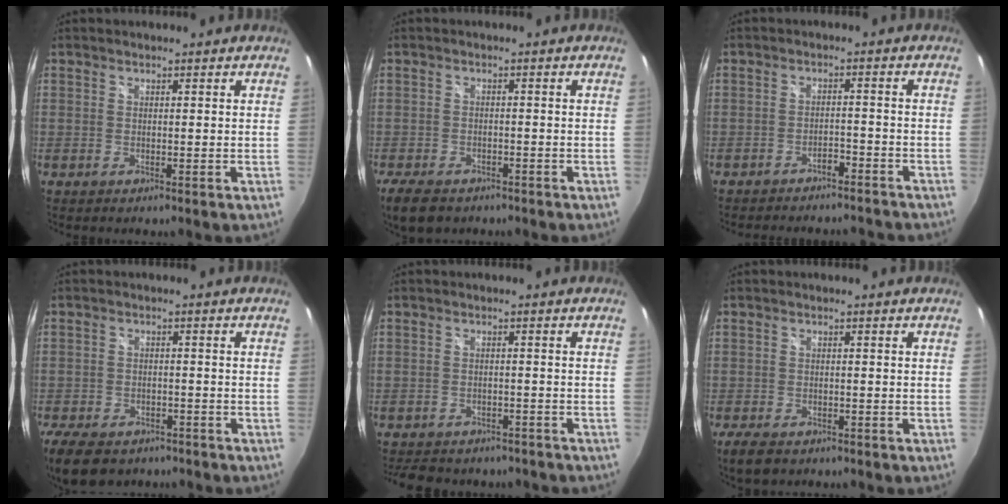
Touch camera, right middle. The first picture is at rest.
{"total": 6.9, "force": [-5.1, 3.5, 3.2], "torque": [-0.082, -0.012, -0.087]}
{"total": 10.8, "force": [-9.8, 2.9, 3.6], "torque": [-0.081, 0.002, -0.124]}
{"total": 10.9, "force": [-7.9, 5.7, 5.0], "torque": [-0.124, -0.017, -0.127]}
{"total": 10.6, "force": [-8.7, 4.7, 4.0], "torque": [-0.086, -0.007, -0.117]}
{"total": 4.9, "force": [-3.4, 2.3, 2.6], "torque": [-0.062, -0.015, -0.058]}